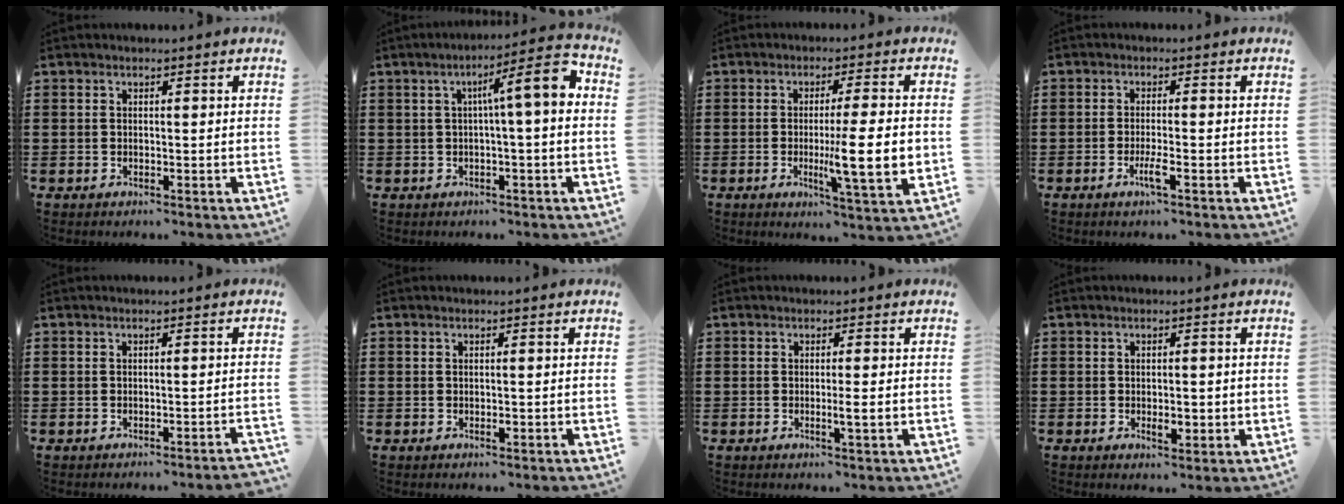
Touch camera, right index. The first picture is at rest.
{"total": 7.8, "force": [1.1, 0.9, 7.6], "torque": [-0.126, -0.004, 0.008]}
{"total": 10.2, "force": [-1.1, 1.1, 10.0], "torque": [-0.159, -0.017, -0.021]}
{"total": 3.0, "force": [-1.4, 0.2, 2.7], "torque": [-0.059, -0.008, -0.029]}
{"total": 0.9, "force": [-0.8, -0.1, 0.5], "torque": [-0.009, -0.002, -0.015]}
{"total": 0.9, "force": [-0.2, 0.2, 0.8], "torque": [-0.016, -0.005, -0.002]}
{"total": 2.1, "force": [-0.4, -0.1, 2.0], "torque": [-0.034, -0.006, -0.008]}
{"total": 2.4, "force": [-0.3, 1.1, 2.1], "torque": [-0.030, -0.001, -0.007]}